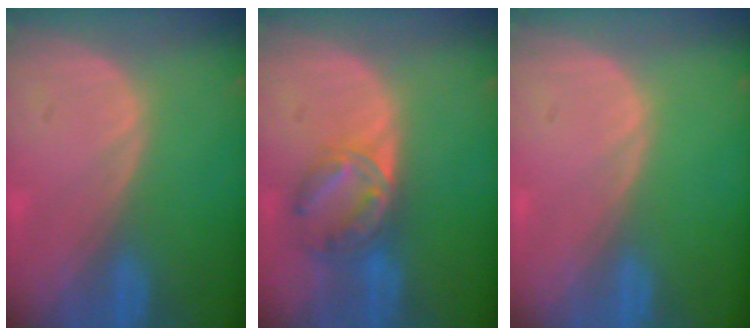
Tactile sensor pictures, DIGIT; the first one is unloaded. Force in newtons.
{"total": 7.2, "press": 6.0, "slide": 3.9}
{"total": 0.0}